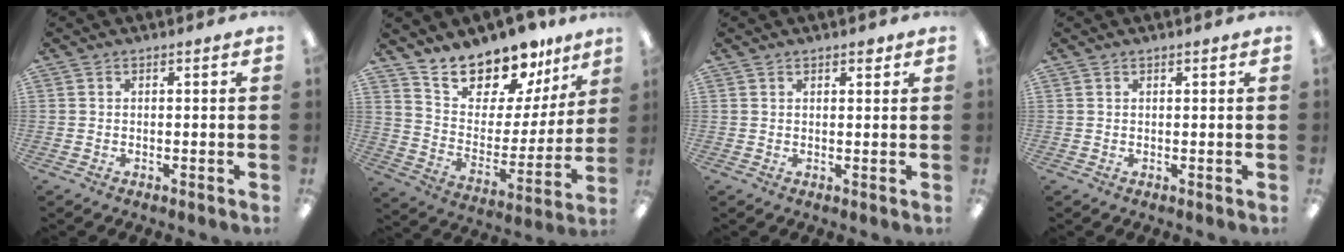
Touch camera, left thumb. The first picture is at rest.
{"total": 15.7, "force": [14.3, 5.7, 3.3], "torque": [-0.068, -0.128, 0.257]}
{"total": 2.0, "force": [1.4, 0.8, 1.1], "torque": [-0.006, -0.005, 0.021]}
{"total": 0.7, "force": [0.5, 0.2, 0.5], "torque": [-0.009, 0.003, 0.009]}